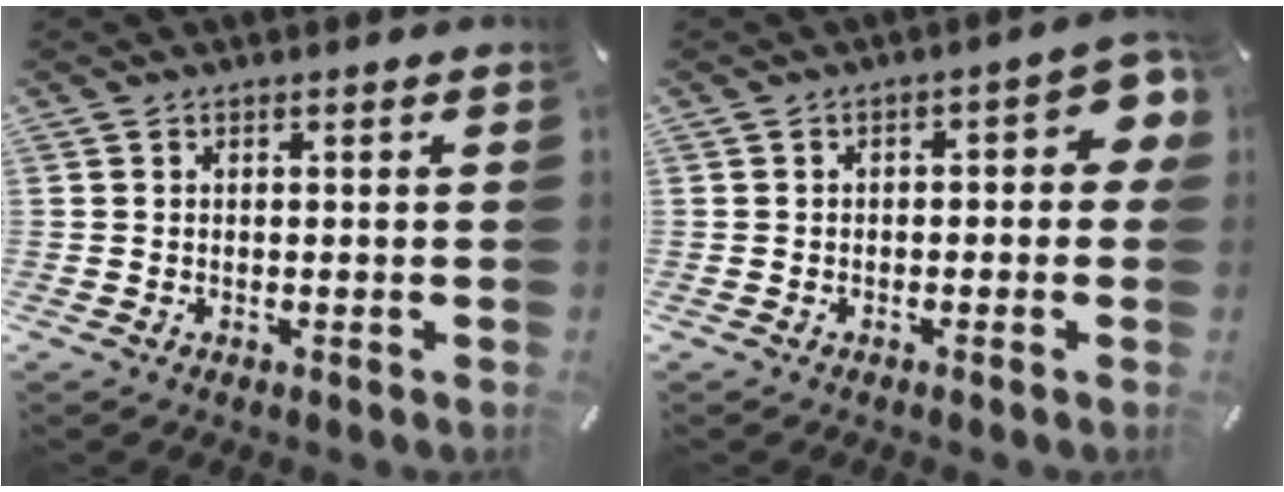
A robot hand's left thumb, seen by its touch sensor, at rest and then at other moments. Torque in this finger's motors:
{"motor_torque": [0.24, 0.10, 0.11, 0.02, 0.10]}